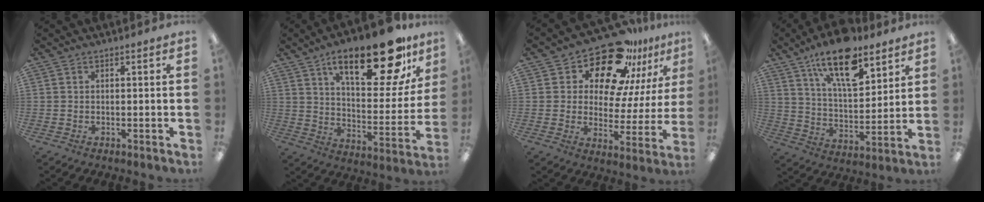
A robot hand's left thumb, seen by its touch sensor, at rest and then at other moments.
{"total": 24.4, "force": [15.2, 9.4, 16.7], "torque": [-0.234, -0.086, 0.242]}
{"total": 19.1, "force": [14.8, 7.9, 9.2], "torque": [-0.162, -0.105, 0.254]}
{"total": 17.7, "force": [11.8, 7.4, 10.9], "torque": [-0.169, -0.060, 0.198]}